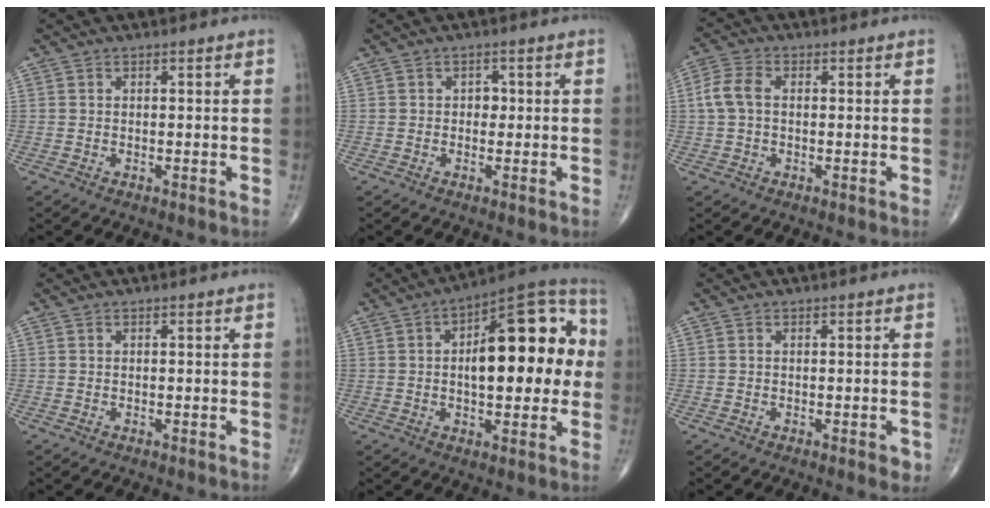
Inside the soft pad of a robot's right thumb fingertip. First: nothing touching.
{"total": 1.7, "force": [0.1, 1.4, 1.0], "torque": [-0.002, 0.004, -0.003]}
{"total": 5.1, "force": [0.3, 3.3, 3.9], "torque": [-0.093, 0.017, 0.001]}
{"total": 0.0}
{"total": 20.9, "force": [1.9, 9.2, 18.6], "torque": [-0.229, 0.032, 0.017]}
{"total": 1.8, "force": [-0.7, 0.7, 1.5], "torque": [-0.015, -0.001, -0.007]}